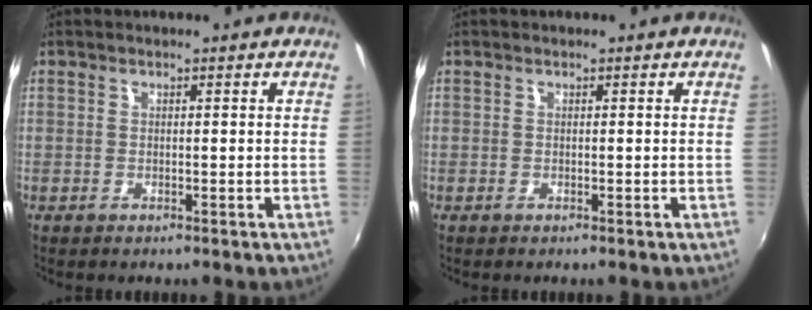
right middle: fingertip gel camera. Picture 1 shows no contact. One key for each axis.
{"total": 0.0}